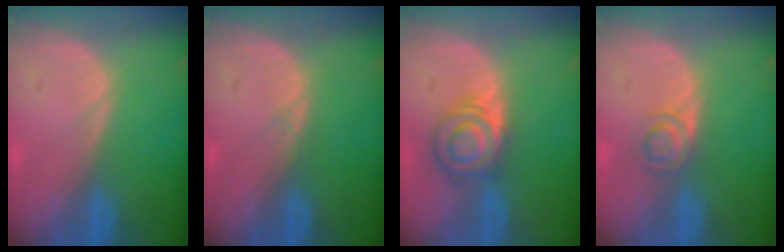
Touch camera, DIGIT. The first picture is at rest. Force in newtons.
{"total": 0.5, "press": 0.5, "slide": 0.1}
{"total": 6.0, "press": 6.0, "slide": 0.2}
{"total": 3.0, "press": 2.9, "slide": 0.2}